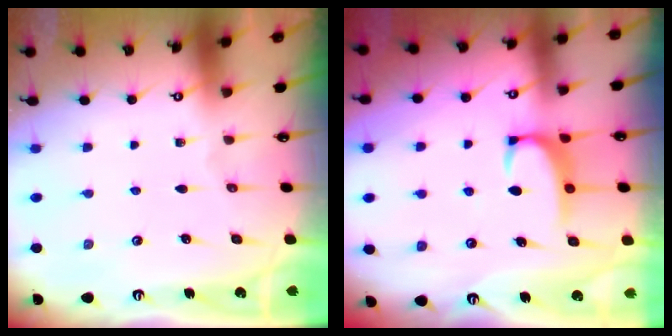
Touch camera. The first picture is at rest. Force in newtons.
{"total": 2.4, "press": 2.3, "slide": 0.6}